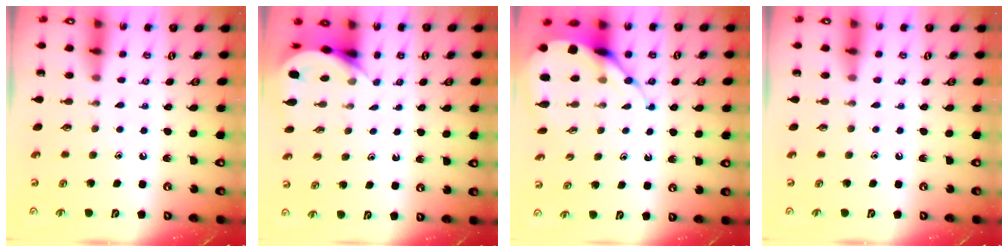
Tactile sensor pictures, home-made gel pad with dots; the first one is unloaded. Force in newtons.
{"total": 4.2, "press": 4.1, "slide": 0.4}
{"total": 10.3, "press": 10.2, "slide": 1.0}
{"total": 0.0}